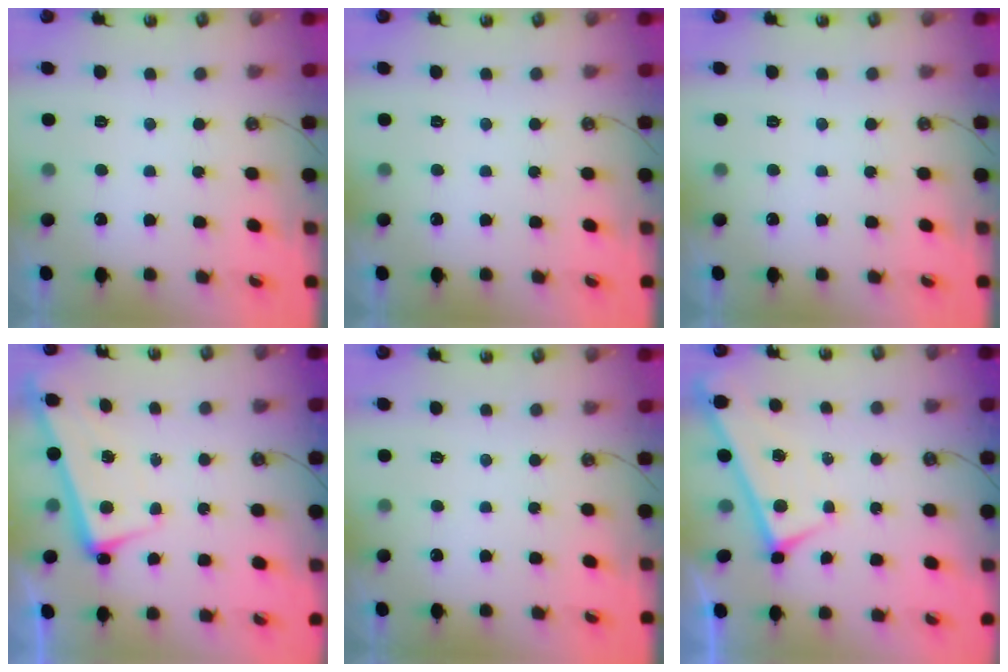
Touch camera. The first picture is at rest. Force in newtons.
{"total": 0.0}
{"total": 0.0}
{"total": 2.6, "press": 2.4, "slide": 0.9}
{"total": 0.0}
{"total": 0.0}